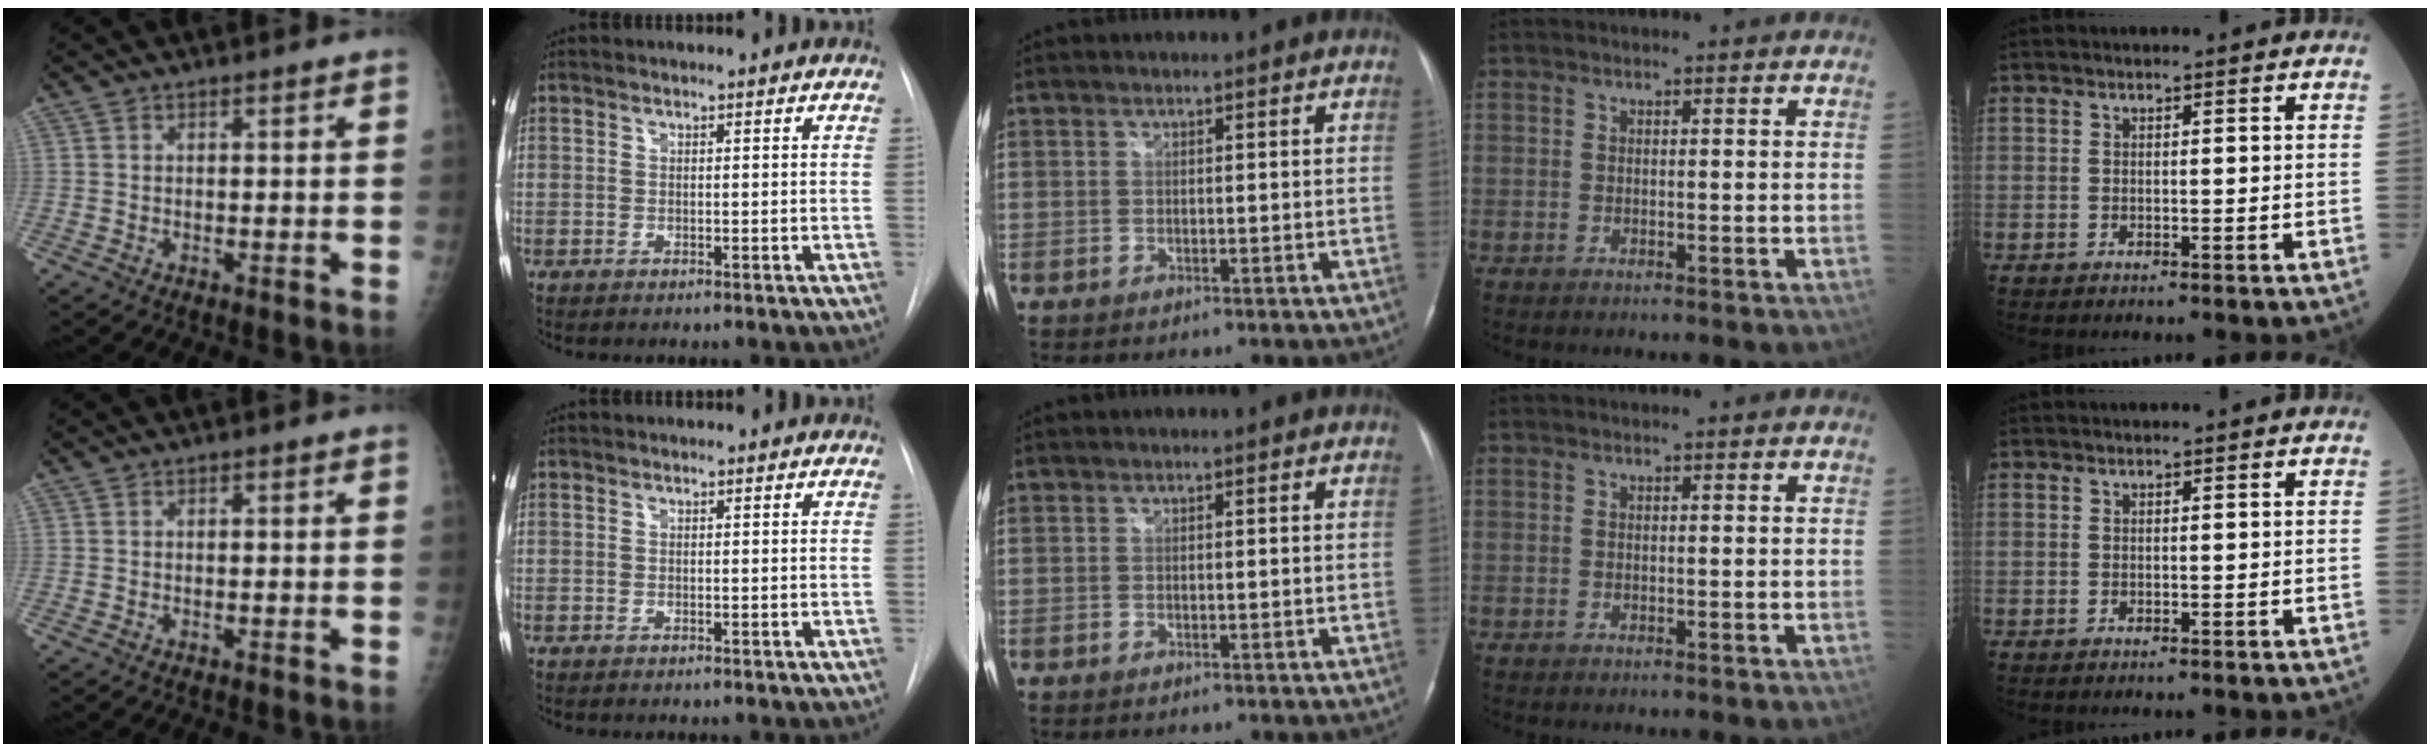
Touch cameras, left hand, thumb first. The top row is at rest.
{}